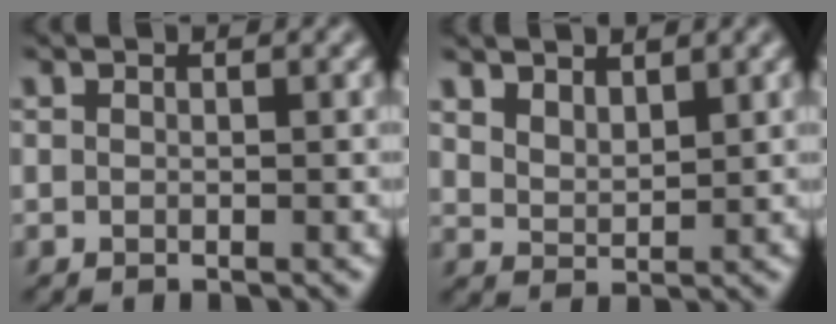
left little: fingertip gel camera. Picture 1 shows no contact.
{"total": 2.5, "force": [2.0, 1.0, 1.1], "torque": [-0.030, 0.001, 0.043]}